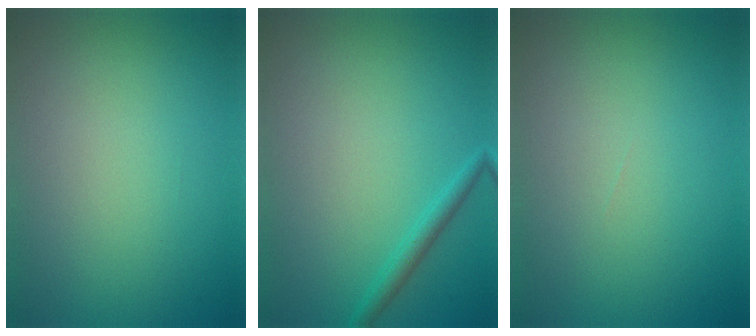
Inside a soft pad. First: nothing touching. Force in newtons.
{"total": 1.4, "press": 1.4, "slide": 0.1}
{"total": 0.0}